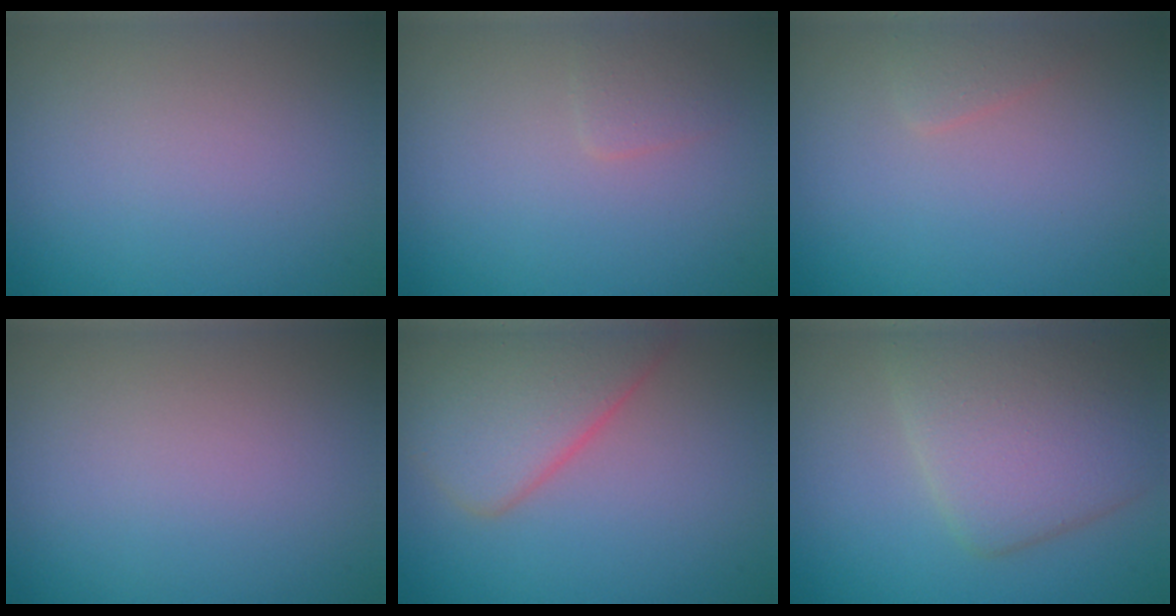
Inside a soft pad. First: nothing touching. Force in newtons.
{"total": 1.2, "press": 1.2, "slide": 0.0}
{"total": 1.0, "press": 1.0, "slide": 0.1}
{"total": 0.0}
{"total": 6.0, "press": 6.0, "slide": 0.4}
{"total": 6.5, "press": 6.5, "slide": 0.3}